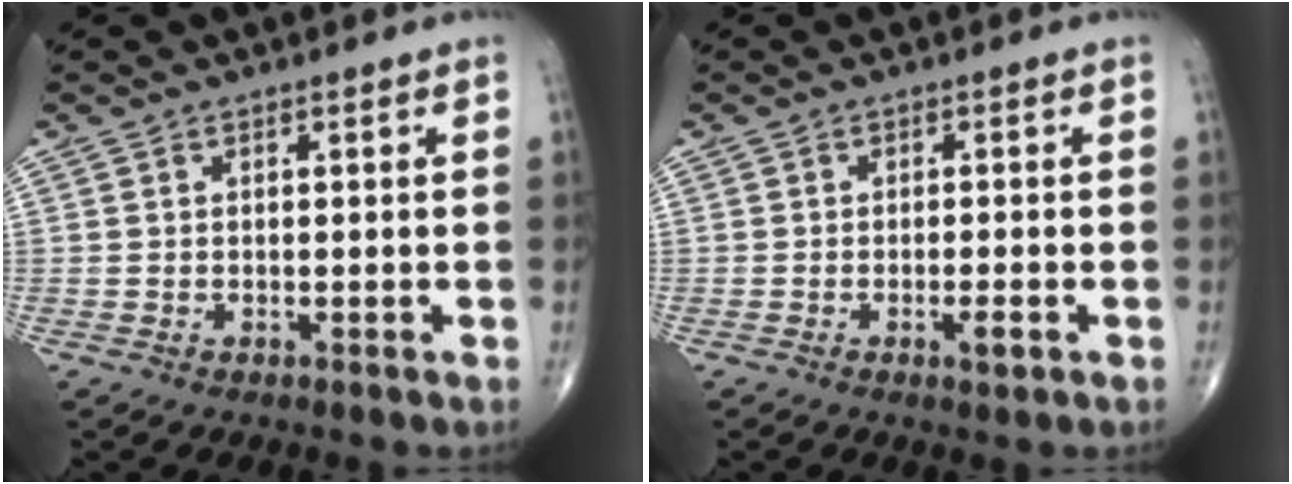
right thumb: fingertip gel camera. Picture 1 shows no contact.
{"total": 2.4, "force": [-1.0, 0.6, 2.1], "torque": [-0.033, -0.001, -0.017]}